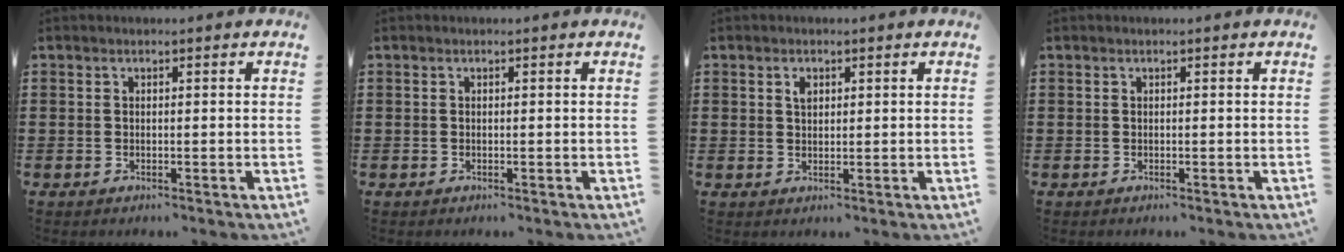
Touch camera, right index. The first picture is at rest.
{"total": 0.0}
{"total": 1.5, "force": [0.7, 0.7, 1.0], "torque": [-0.024, 0.001, 0.014]}
{"total": 0.0}